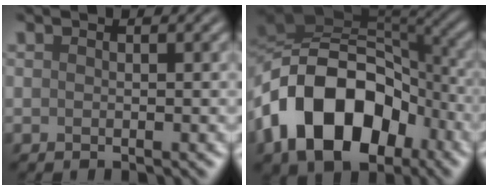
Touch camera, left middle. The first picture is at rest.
{"total": 14.4, "force": [-5.7, 9.4, 9.4], "torque": [-0.173, 0.008, -0.112]}